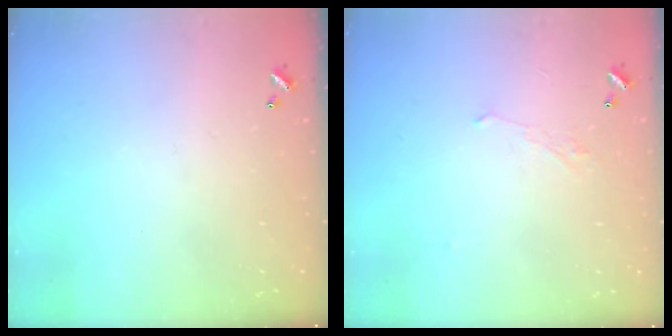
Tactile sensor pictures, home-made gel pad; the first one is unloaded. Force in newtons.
{"total": 1.7, "press": 1.6, "slide": 0.6}